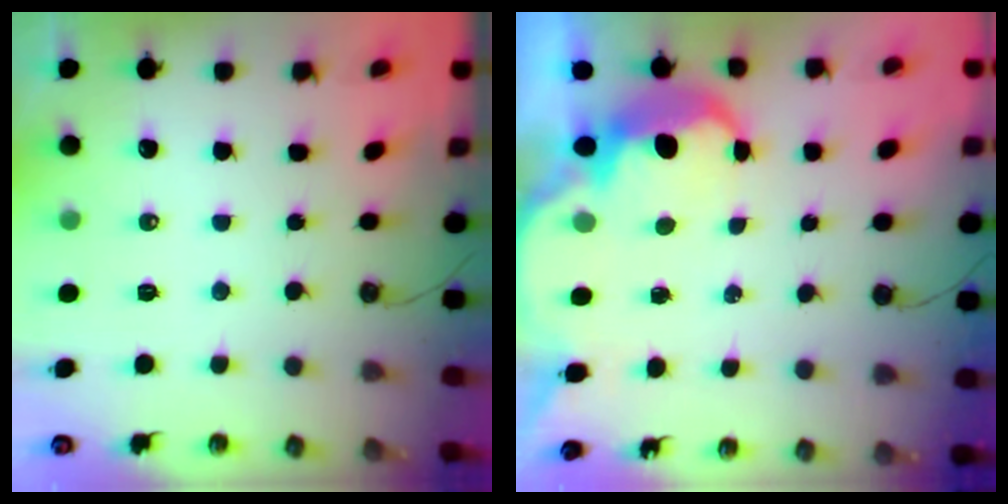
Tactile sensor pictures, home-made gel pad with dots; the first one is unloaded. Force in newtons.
{"total": 5.6, "press": 5.6, "slide": 0.5}